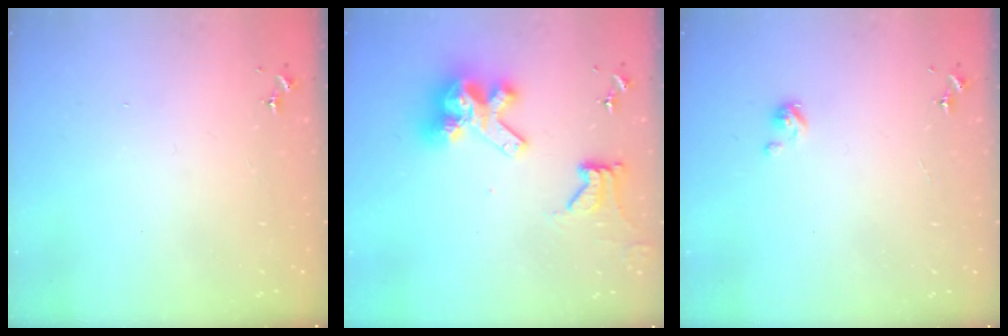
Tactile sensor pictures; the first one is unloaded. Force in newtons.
{"total": 15.3, "press": 15.1, "slide": 2.0}
{"total": 2.9, "press": 2.9, "slide": 0.2}